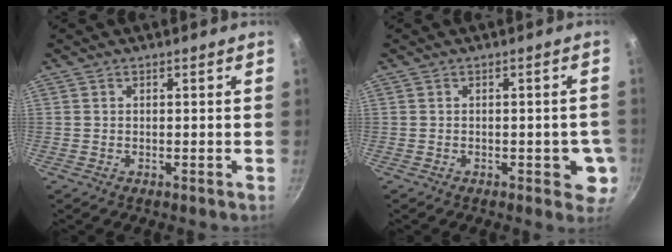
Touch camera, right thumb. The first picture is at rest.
{"total": 5.5, "force": [-1.3, 2.8, 4.5], "torque": [-0.025, 0.003, -0.016]}